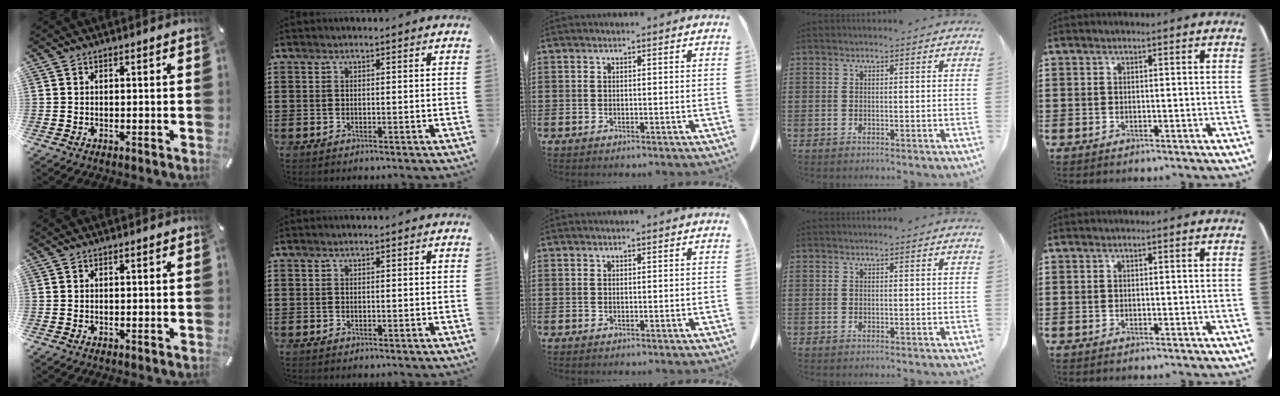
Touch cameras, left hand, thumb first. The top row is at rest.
{}